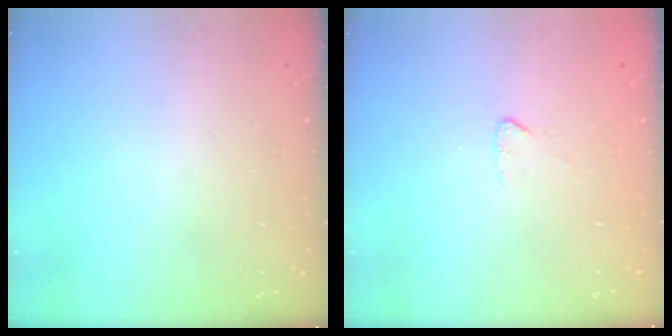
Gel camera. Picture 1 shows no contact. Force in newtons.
{"total": 2.7, "press": 2.7, "slide": 0.2}